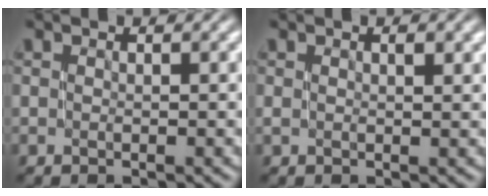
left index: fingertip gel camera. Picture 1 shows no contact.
{"total": 1.0, "force": [0.4, 0.3, 0.9], "torque": [-0.011, 0.002, 0.005]}